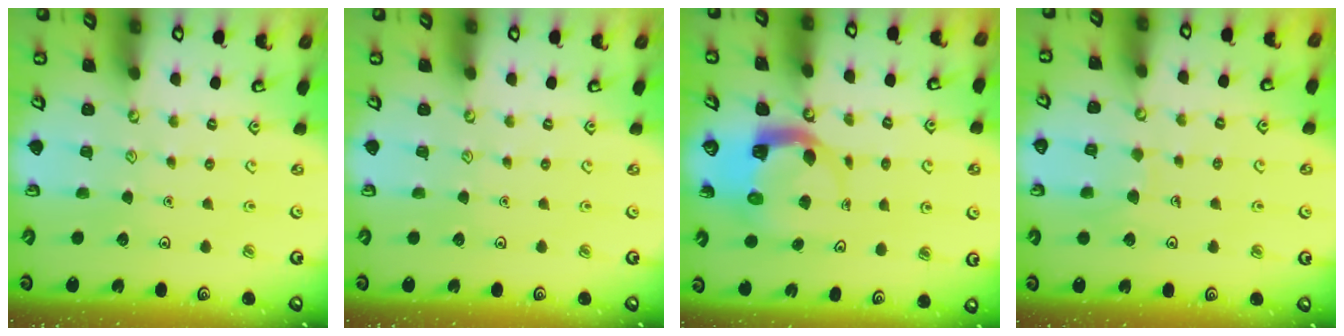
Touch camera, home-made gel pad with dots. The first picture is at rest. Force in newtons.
{"total": 0.0}
{"total": 5.0, "press": 5.0, "slide": 0.6}
{"total": 5.8, "press": 5.8, "slide": 0.6}